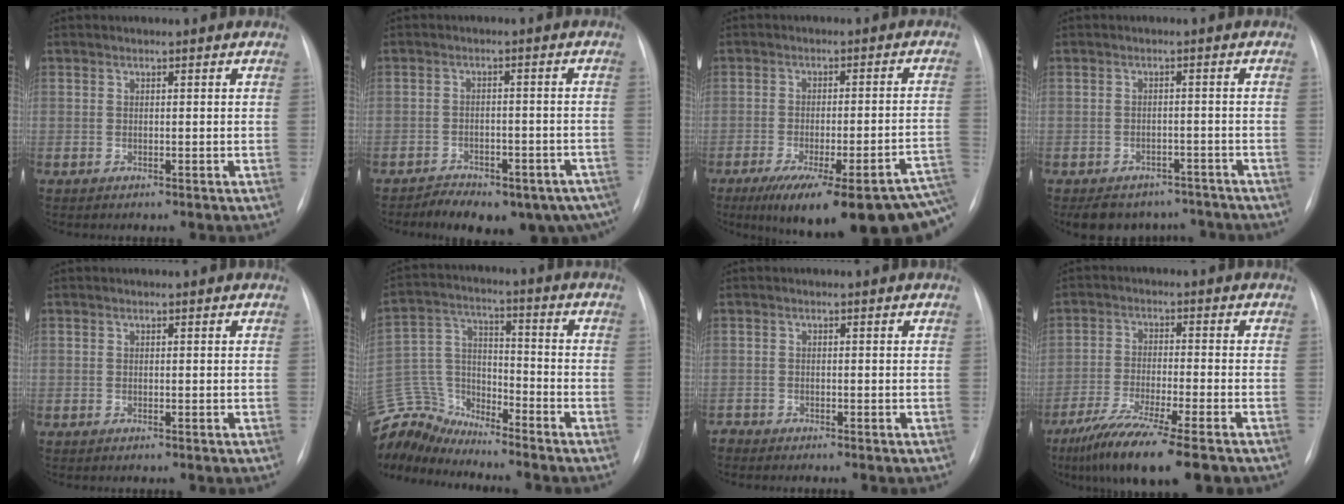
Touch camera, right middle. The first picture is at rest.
{"total": 15.4, "force": [-11.6, 7.3, 6.9], "torque": [-0.084, 0.021, -0.137]}
{"total": 23.7, "force": [-15.1, 3.9, 17.8], "torque": [-0.180, -0.007, -0.198]}
{"total": 9.2, "force": [-7.9, 4.6, 1.3], "torque": [-0.007, 0.012, -0.096]}
{"total": 0.0}
{"total": 12.6, "force": [-12.5, 1.9, 0.7], "torque": [-0.024, 0.046, -0.243]}
{"total": 1.1, "force": [-1.1, -0.2, -0.2], "torque": [0.007, -0.005, -0.021]}
{"total": 12.8, "force": [-9.1, 0.5, 8.9], "torque": [-0.155, -0.037, -0.151]}